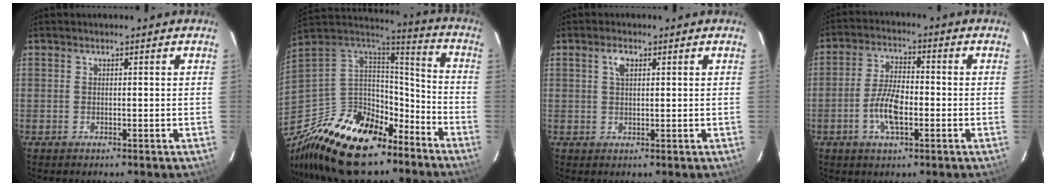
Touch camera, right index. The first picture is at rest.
{"total": 27.2, "force": [-17.7, 13.9, 15.1], "torque": [-0.324, 0.002, -0.279]}
{"total": 2.4, "force": [1.0, 1.1, 1.8], "torque": [-0.036, 0.007, 0.018]}
{"total": 7.8, "force": [-2.5, 3.3, 6.6], "torque": [-0.134, 0.005, -0.047]}